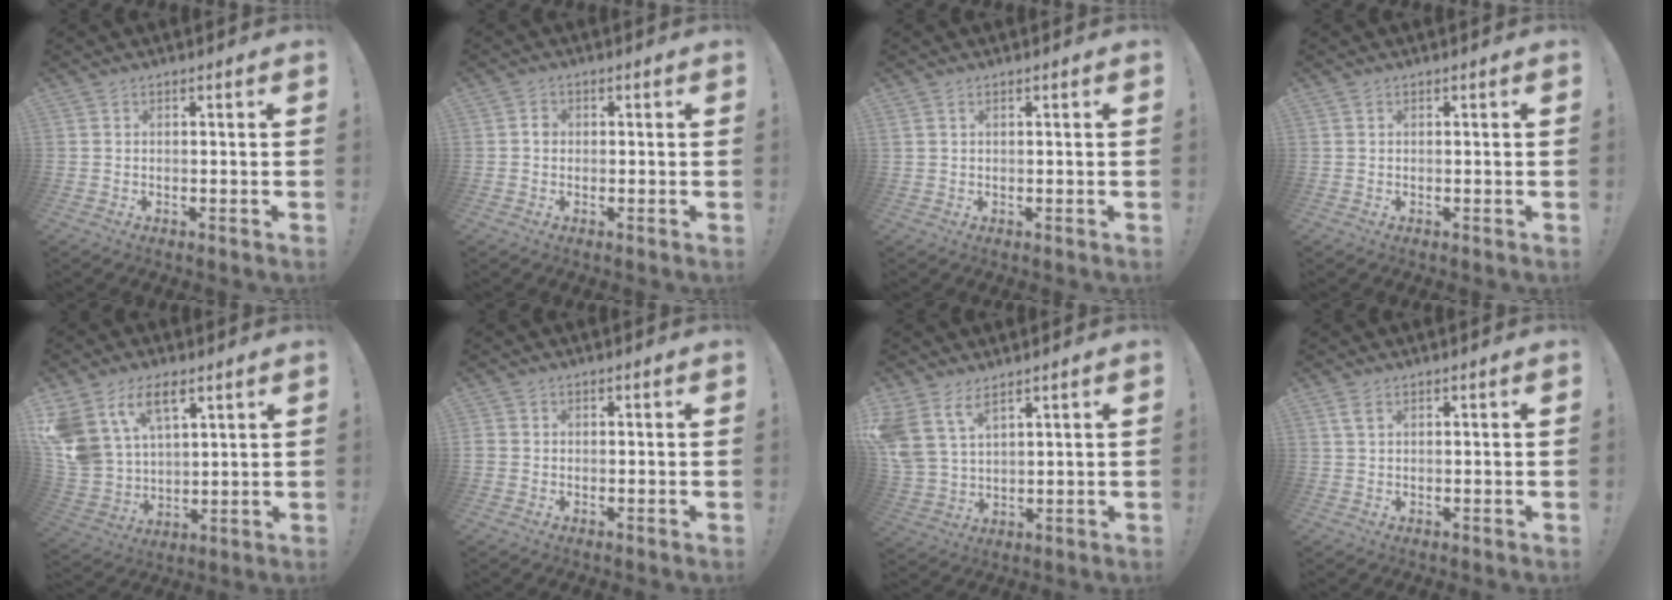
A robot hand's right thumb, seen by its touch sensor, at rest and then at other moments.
{"total": 1.8, "force": [-0.4, 1.4, 1.0], "torque": [-0.013, 0.004, -0.008]}
{"total": 0.9, "force": [0.5, 0.4, 0.6], "torque": [-0.018, 0.004, 0.012]}
{"total": 0.0}
{"total": 14.4, "force": [8.0, 8.9, 8.1], "torque": [-0.181, -0.044, 0.152]}
{"total": 1.3, "force": [-0.3, 1.2, 0.4], "torque": [-0.006, 0.003, -0.006]}
{"total": 8.3, "force": [5.8, 3.9, 4.4], "torque": [-0.111, -0.027, 0.115]}
{"total": 2.4, "force": [1.1, 1.2, 1.9], "torque": [-0.036, 0.002, 0.019]}